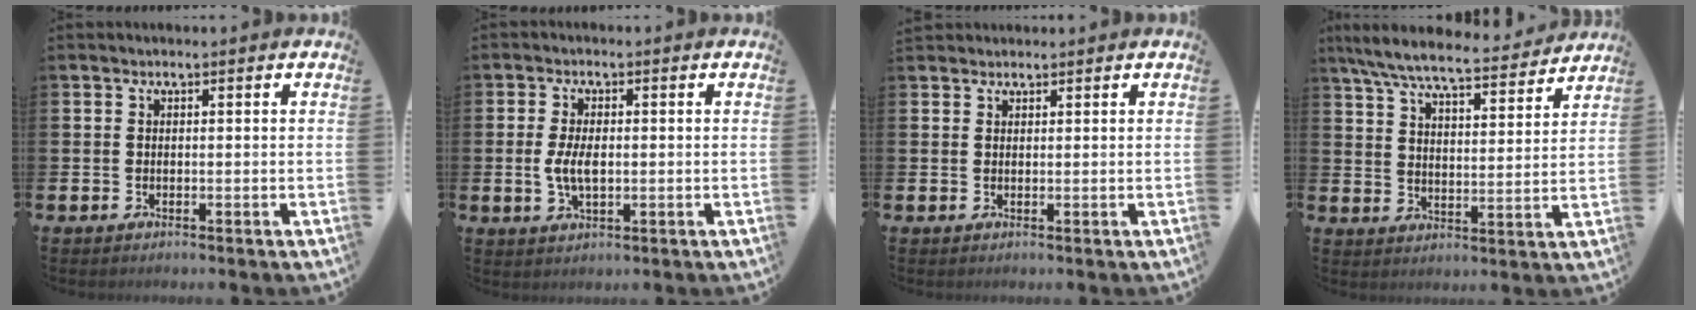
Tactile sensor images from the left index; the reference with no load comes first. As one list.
[{"total": 4.0, "force": [-0.1, 2.0, 3.4], "torque": [-0.061, -0.001, -0.008]}, {"total": 1.4, "force": [1.3, 0.5, -0.1], "torque": [0.014, 0.000, 0.021]}, {"total": 8.1, "force": [7.5, 1.1, 3.1], "torque": [-0.079, -0.049, 0.128]}]